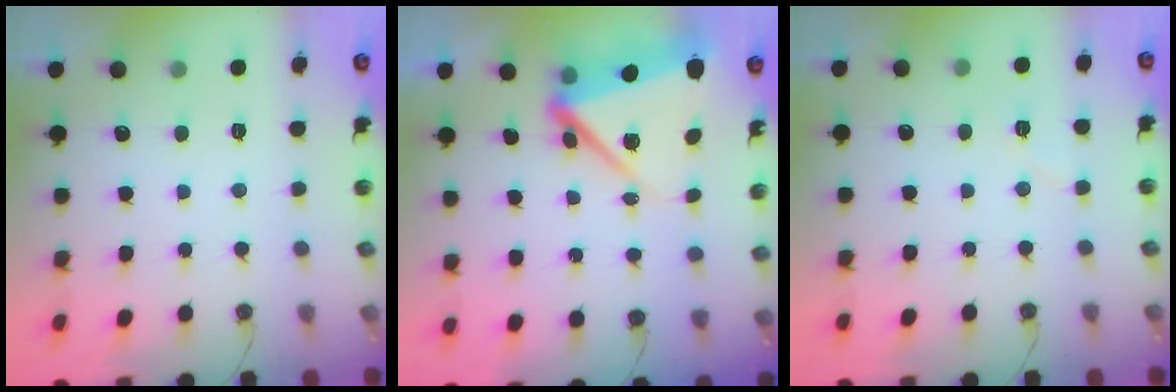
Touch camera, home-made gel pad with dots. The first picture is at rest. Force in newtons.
{"total": 10.0, "press": 9.9, "slide": 1.7}
{"total": 5.3, "press": 5.0, "slide": 1.8}